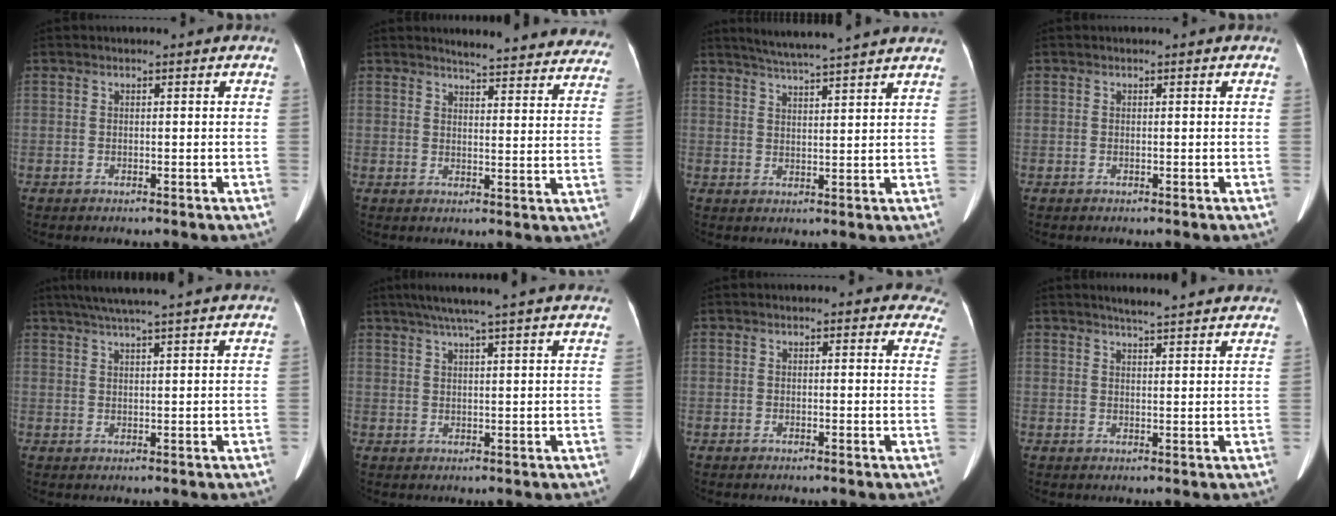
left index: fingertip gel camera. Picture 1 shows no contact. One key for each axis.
{"total": 18.9, "fx": 17.9, "fy": 2.8, "fz": 5.5, "tx": -0.047, "ty": -0.056, "tz": 0.190}
{"total": 11.1, "fx": 9.9, "fy": -0.9, "fz": 4.9, "tx": -0.082, "ty": 0.022, "tz": 0.133}
{"total": 0.0}
{"total": 12.9, "fx": 10.9, "fy": -0.3, "fz": 6.9, "tx": -0.115, "ty": 0.037, "tz": 0.145}
{"total": 15.6, "fx": 13.1, "fy": -0.4, "fz": 8.5, "tx": -0.136, "ty": 0.032, "tz": 0.167}
{"total": 7.3, "fx": 6.7, "fy": 2.7, "fz": 1.1, "tx": 0.032, "ty": -0.011, "tz": 0.035}
{"total": 12.9, "fx": 11.8, "fy": 1.0, "fz": 5.2, "tx": -0.061, "ty": 0.012, "tz": 0.133}